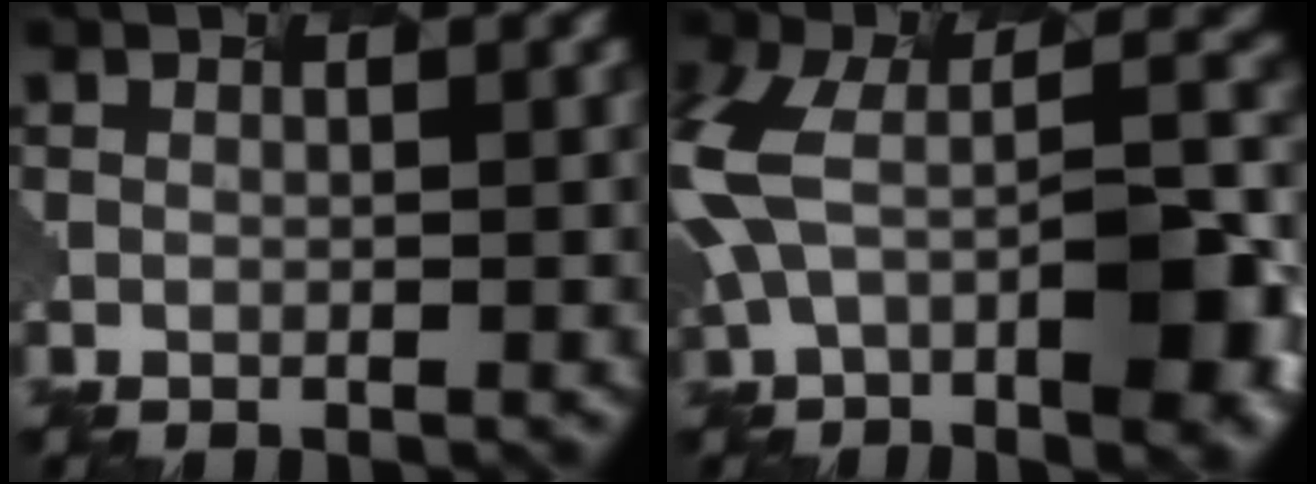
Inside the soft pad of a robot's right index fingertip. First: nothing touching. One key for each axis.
{"total": 12.1, "fx": -3.0, "fy": 5.3, "fz": 10.4, "tx": -0.220, "ty": -0.002, "tz": -0.033}